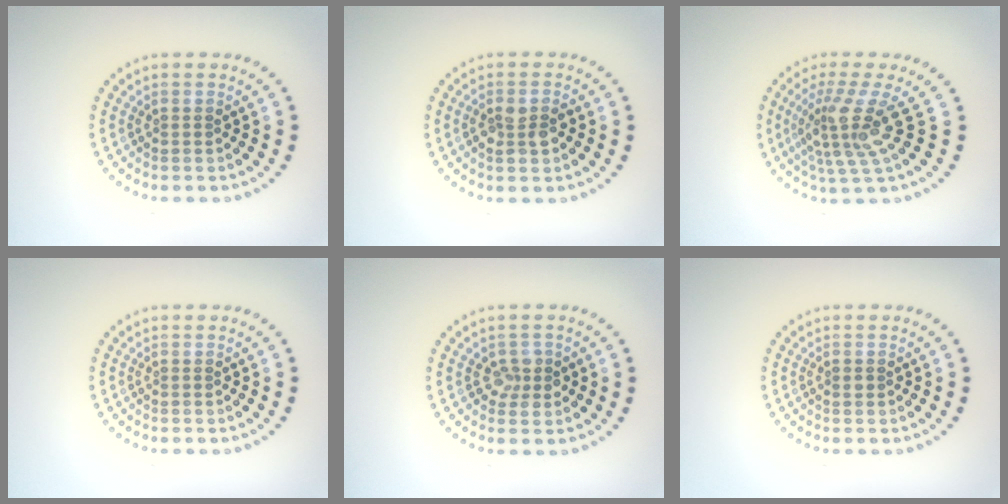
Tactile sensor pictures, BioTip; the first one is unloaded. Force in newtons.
{"total": 2.5, "press": 2.4, "slide": 0.4}
{"total": 4.6, "press": 3.2, "slide": 3.3}
{"total": 0.0}
{"total": 1.9, "press": 1.9, "slide": 0.5}
{"total": 0.7, "press": 0.7, "slide": 0.0}